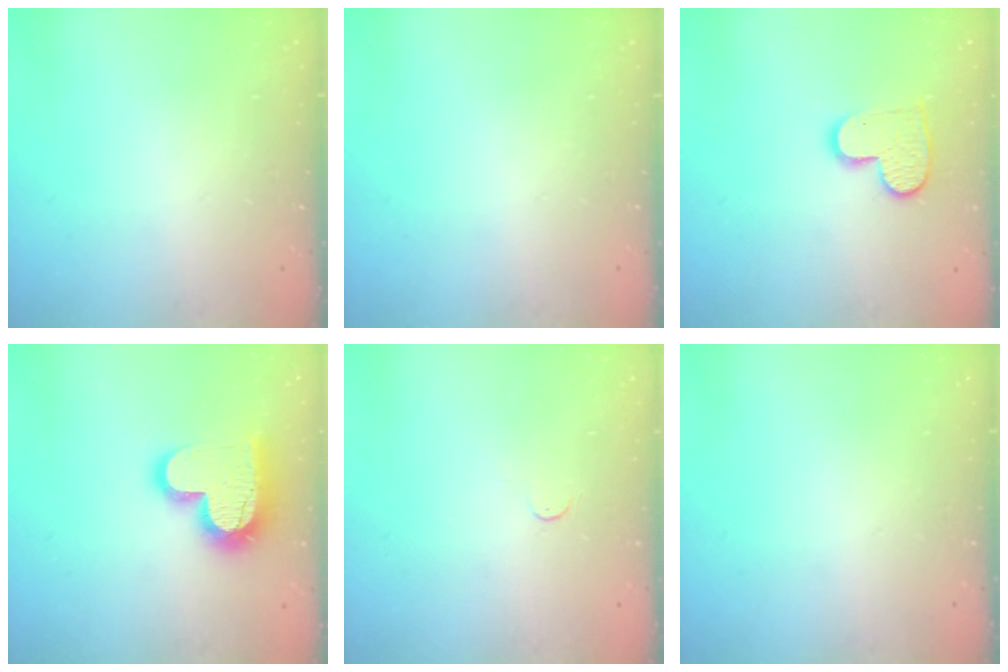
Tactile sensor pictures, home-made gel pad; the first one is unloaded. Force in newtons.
{"total": 0.0}
{"total": 10.1, "press": 10.0, "slide": 0.6}
{"total": 17.0, "press": 16.9, "slide": 1.3}
{"total": 3.4, "press": 3.4, "slide": 0.4}
{"total": 0.0}